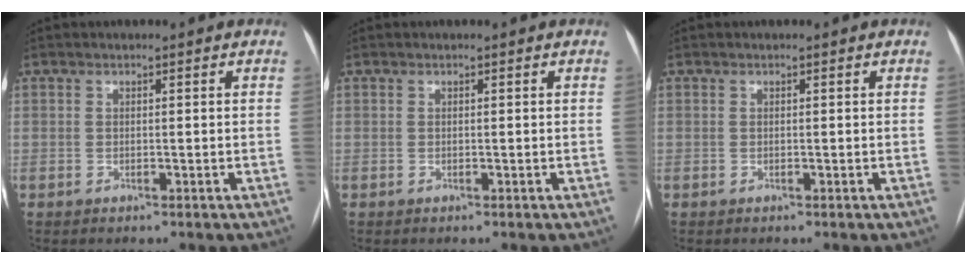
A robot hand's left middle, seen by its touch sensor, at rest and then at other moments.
{"total": 0.0}
{"total": 0.0}